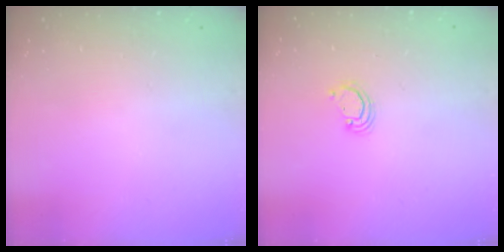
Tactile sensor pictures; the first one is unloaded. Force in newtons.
{"total": 2.0, "press": 2.0, "slide": 0.2}